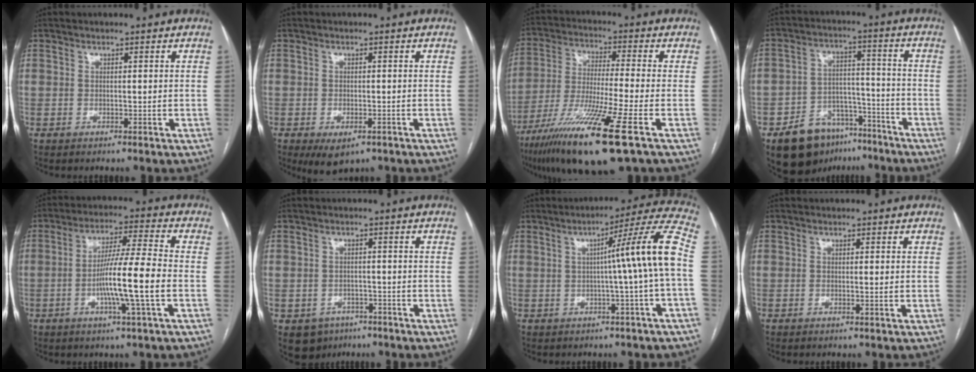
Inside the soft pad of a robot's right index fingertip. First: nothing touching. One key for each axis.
{"total": 4.6, "fx": -2.6, "fy": 2.3, "fz": 3.0, "tx": -0.047, "ty": -0.006, "tz": -0.031}
{"total": 17.0, "fx": -9.4, "fy": -0.1, "fz": 14.1, "tx": -0.275, "ty": -0.049, "tz": -0.171}
{"total": 12.0, "fx": -8.1, "fy": 7.4, "fz": 5.0, "tx": -0.075, "ty": 0.028, "tz": -0.123}
{"total": 10.8, "fx": -2.6, "fy": -0.8, "fz": 10.5, "tx": -0.192, "ty": -0.003, "tz": -0.052}
{"total": 5.2, "fx": -2.9, "fy": 4.2, "fz": 0.9, "tx": -0.010, "ty": 0.007, "tz": -0.037}
{"total": 11.6, "fx": -0.2, "fy": -2.1, "fz": 11.4, "tx": -0.146, "ty": 0.020, "tz": -0.005}
{"total": 0.6, "fx": -0.1, "fy": 0.0, "fz": 0.6, "tx": -0.011, "ty": -0.001, "tz": -0.003}